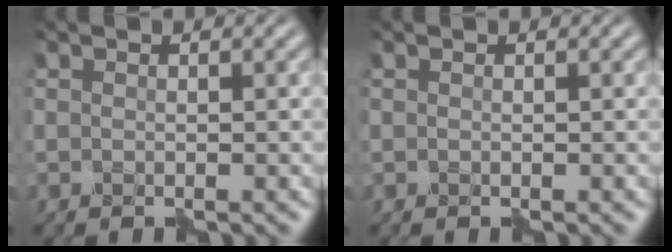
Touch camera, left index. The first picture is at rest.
{"total": 0.0}